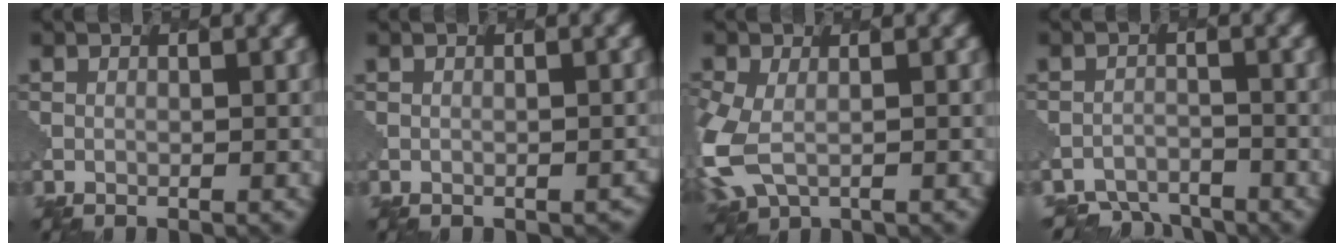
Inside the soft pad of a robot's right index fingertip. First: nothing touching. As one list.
[{"total": 1.3, "force": [-1.0, 0.8, 0.2], "torque": [0.005, -0.005, -0.003]}, {"total": 6.0, "force": [-1.2, 4.0, 4.4], "torque": [-0.124, -0.020, -0.024]}, {"total": 4.0, "force": [-3.9, 1.0, -0.1], "torque": [0.008, -0.005, -0.062]}]